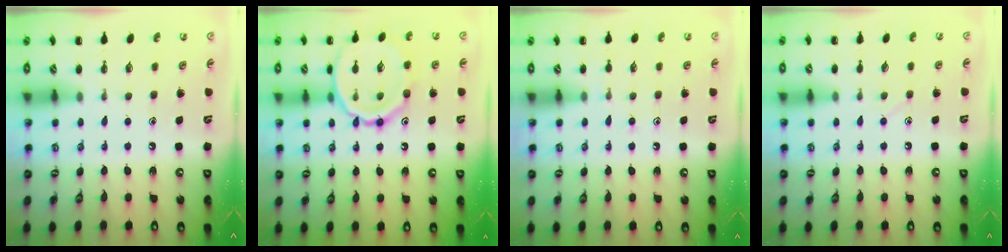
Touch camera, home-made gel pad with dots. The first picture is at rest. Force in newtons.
{"total": 14.6, "press": 14.6, "slide": 0.8}
{"total": 4.9, "press": 4.7, "slide": 1.1}
{"total": 2.4, "press": 2.3, "slide": 0.7}